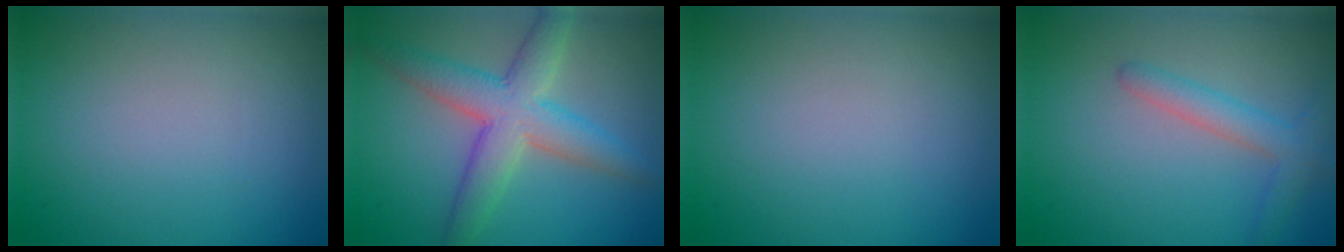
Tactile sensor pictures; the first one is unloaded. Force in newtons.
{"total": 6.3, "press": 6.3, "slide": 0.3}
{"total": 0.0}
{"total": 2.1, "press": 2.1, "slide": 0.2}